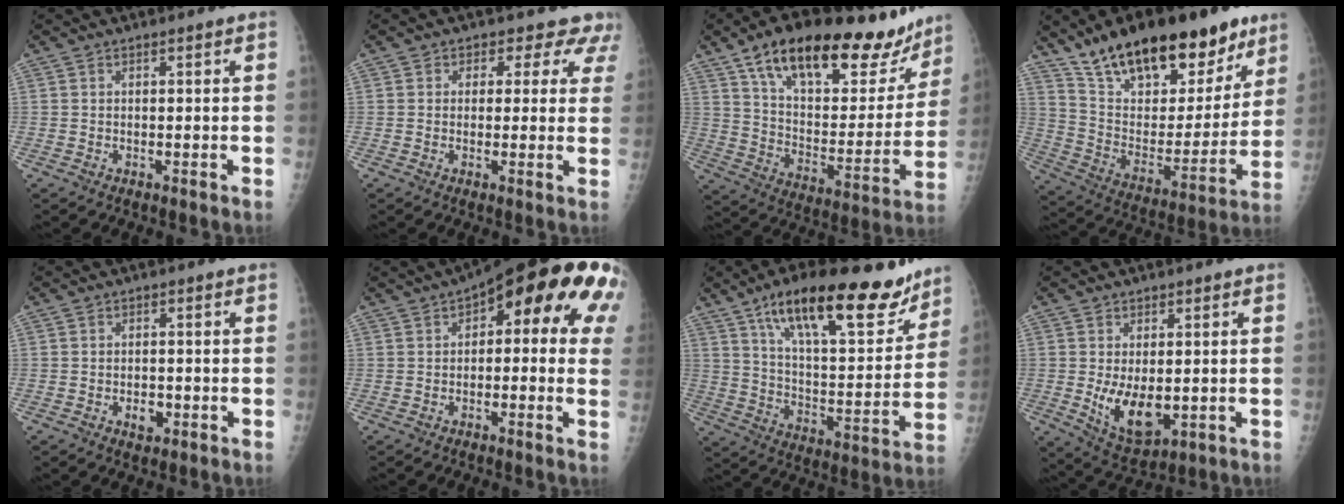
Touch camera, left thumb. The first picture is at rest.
{"total": 5.9, "force": [4.3, 4.1, 0.7], "torque": [0.038, -0.013, 0.028]}
{"total": 29.4, "force": [19.7, 11.8, 18.4], "torque": [-0.242, -0.046, 0.309]}
{"total": 28.4, "force": [19.5, 12.1, 16.7], "torque": [-0.227, -0.058, 0.317]}
{"total": 2.5, "force": [-0.9, 1.8, 1.5], "torque": [-0.013, 0.004, -0.009]}
{"total": 18.1, "force": [5.9, 6.9, 15.7], "torque": [-0.178, 0.027, 0.063]}
{"total": 24.5, "force": [16.0, 8.5, 16.4], "torque": [-0.212, -0.055, 0.258]}
{"total": 8.8, "force": [-0.8, 5.0, 7.2], "torque": [-0.107, -0.019, 0.003]}